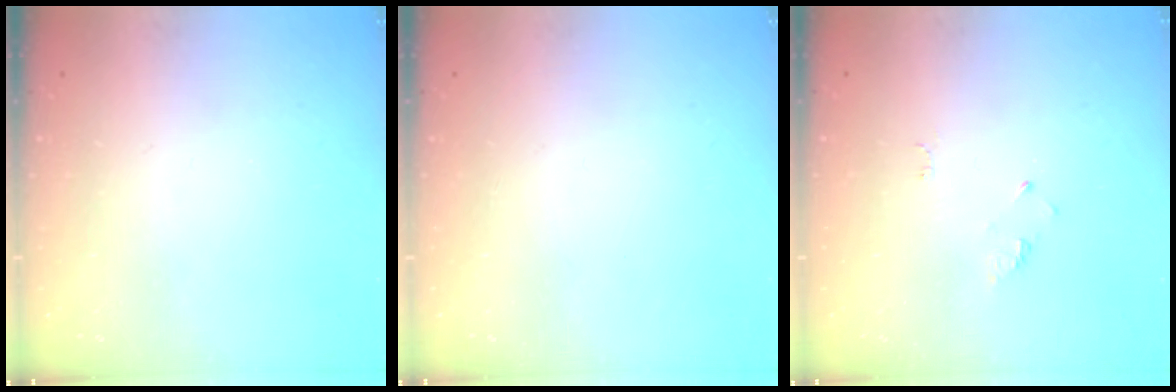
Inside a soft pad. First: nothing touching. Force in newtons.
{"total": 1.8, "press": 1.7, "slide": 0.1}
{"total": 2.6, "press": 2.6, "slide": 0.4}